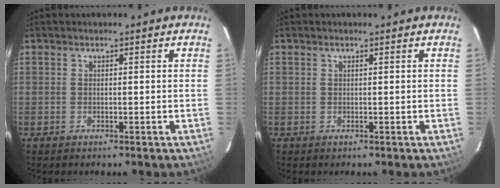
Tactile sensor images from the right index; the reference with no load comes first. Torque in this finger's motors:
{"motor_torque": [-0.08, -0.04, -0.07, -0.01]}